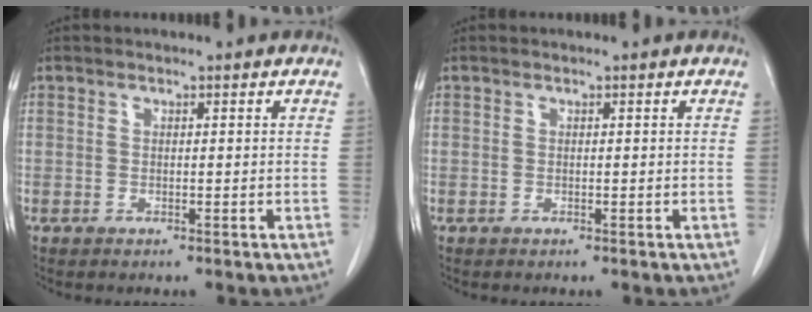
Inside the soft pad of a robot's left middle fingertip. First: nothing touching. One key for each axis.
{"total": 0.0}